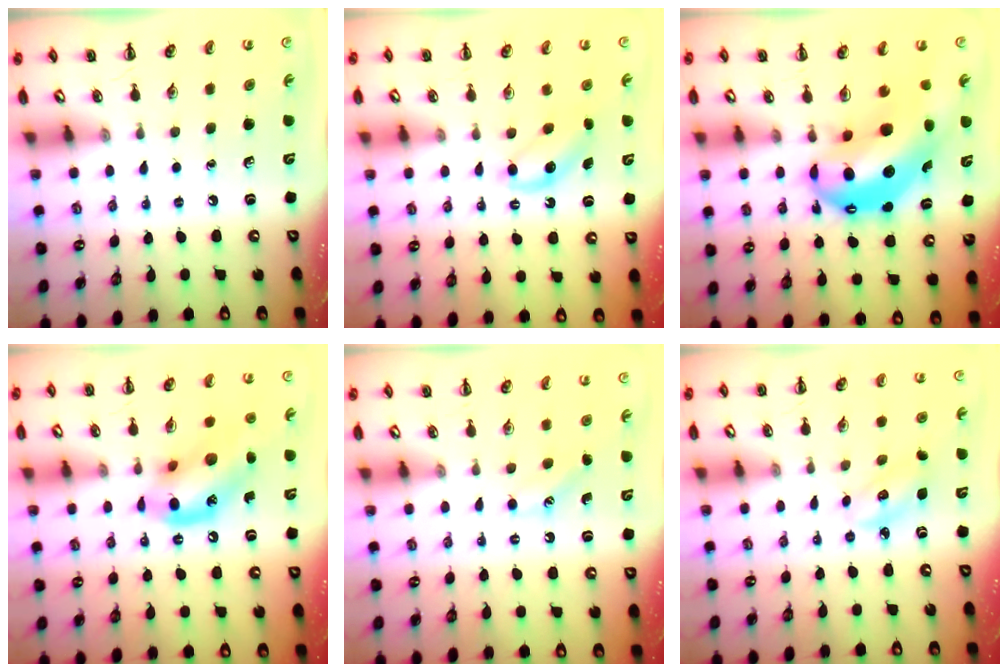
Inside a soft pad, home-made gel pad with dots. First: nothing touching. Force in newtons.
{"total": 5.0, "press": 4.8, "slide": 1.4}
{"total": 13.2, "press": 12.8, "slide": 3.1}
{"total": 13.3, "press": 12.9, "slide": 3.1}
{"total": 3.0, "press": 2.9, "slide": 0.7}
{"total": 2.6, "press": 2.5, "slide": 0.5}